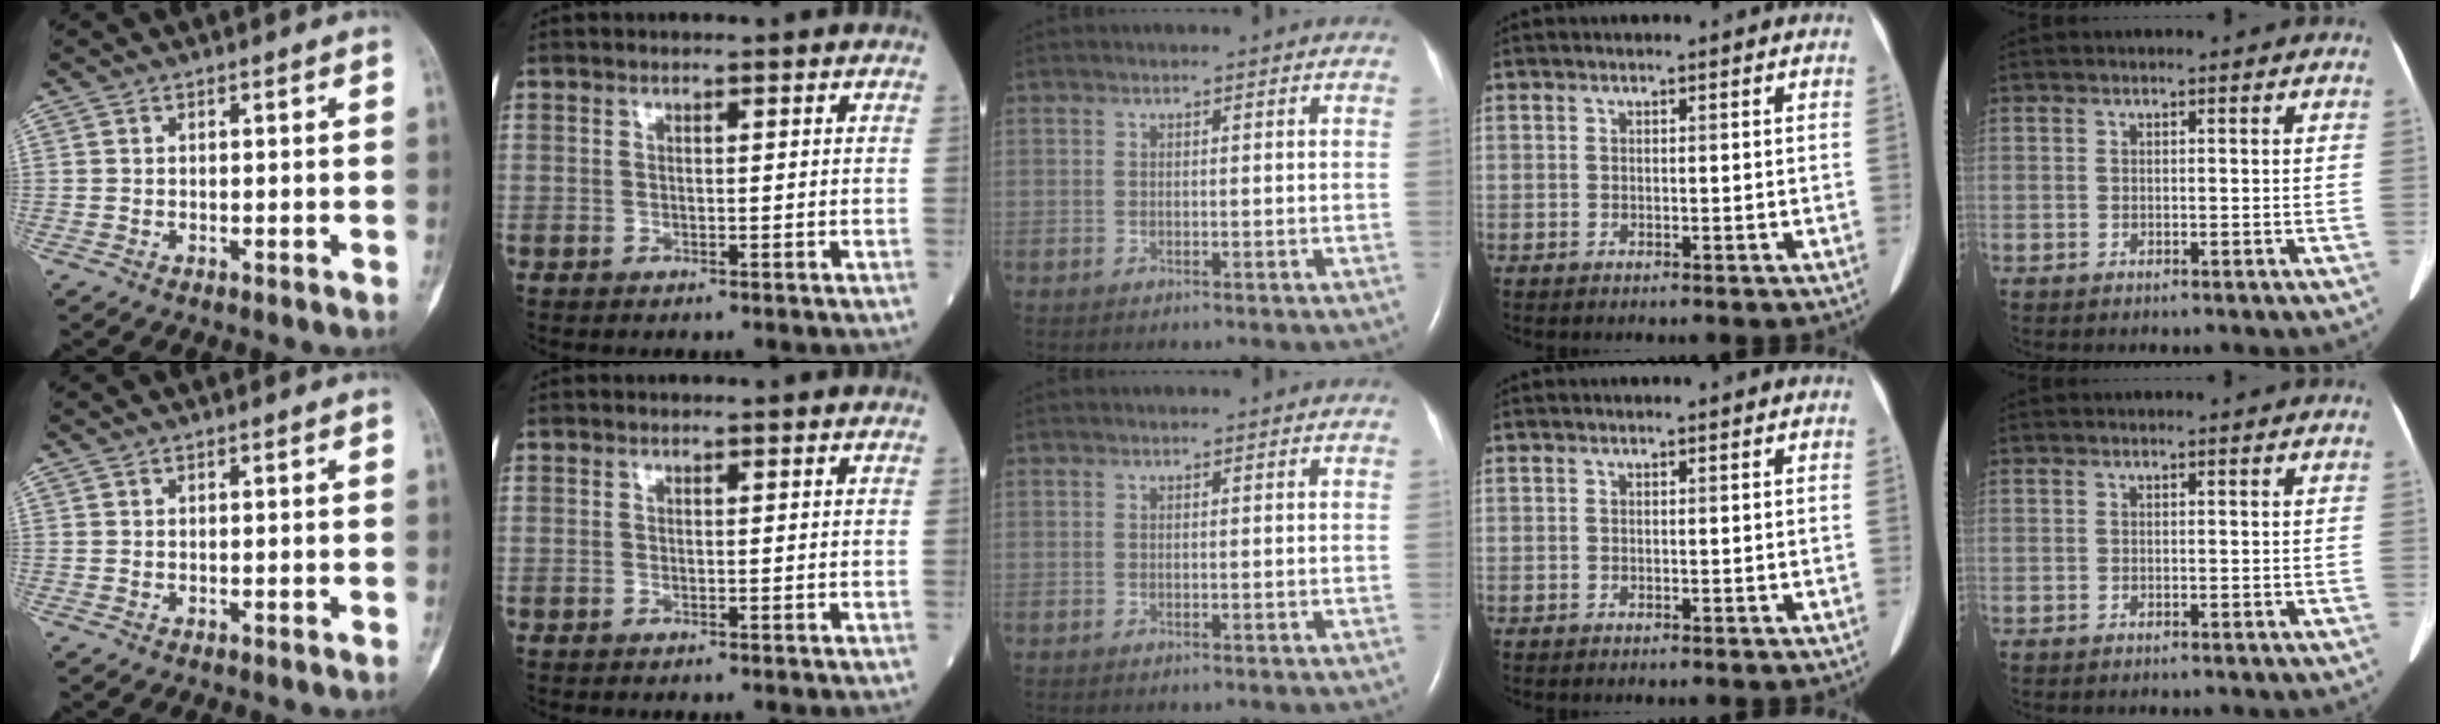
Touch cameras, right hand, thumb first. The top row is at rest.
{}